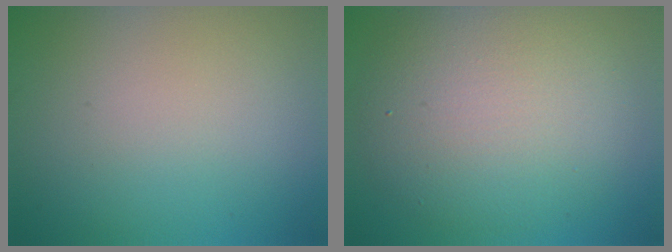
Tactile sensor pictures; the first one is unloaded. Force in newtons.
{"total": 8.0, "press": 8.0, "slide": 0.2}